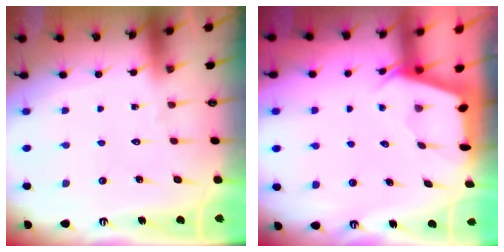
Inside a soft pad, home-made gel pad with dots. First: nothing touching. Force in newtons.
{"total": 2.2, "press": 2.2, "slide": 0.4}